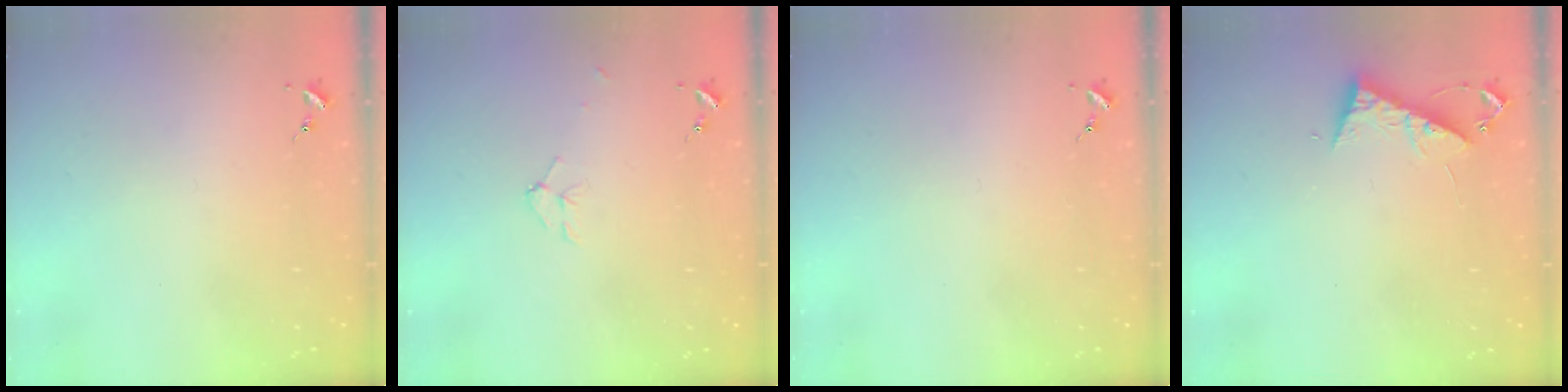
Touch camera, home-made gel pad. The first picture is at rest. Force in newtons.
{"total": 5.5, "press": 5.5, "slide": 0.6}
{"total": 0.0}
{"total": 7.7, "press": 7.6, "slide": 0.6}